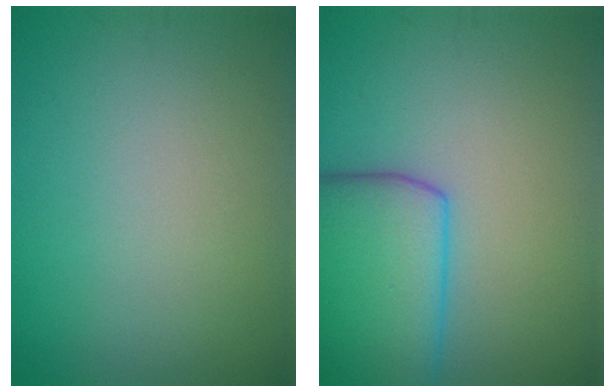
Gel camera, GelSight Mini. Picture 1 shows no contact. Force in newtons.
{"total": 7.7, "press": 7.7, "slide": 0.2}